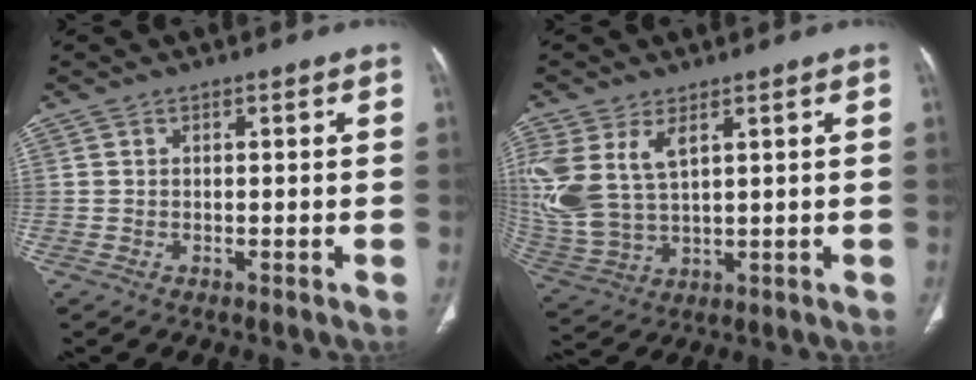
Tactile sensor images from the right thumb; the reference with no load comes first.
{"total": 13.5, "force": [4.9, 7.6, 10.1], "torque": [-0.239, -0.012, 0.116]}